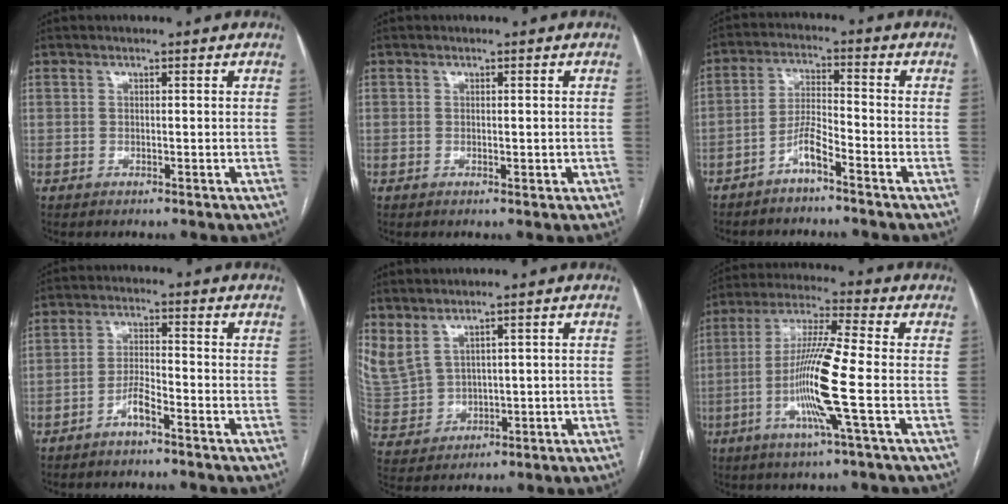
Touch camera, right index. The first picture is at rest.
{"total": 1.1, "force": [-0.2, 0.6, 0.9], "torque": [-0.011, 0.000, 0.002]}
{"total": 4.7, "force": [-3.4, 0.4, 3.2], "torque": [-0.070, 0.006, -0.070]}
{"total": 3.4, "force": [-2.4, 0.3, 2.3], "torque": [-0.046, 0.005, -0.047]}
{"total": 10.7, "force": [5.6, 7.2, 5.6], "torque": [-0.167, 0.011, 0.148]}
{"total": 12.3, "force": [-2.9, -1.0, 11.9], "torque": [-0.233, -0.009, -0.064]}